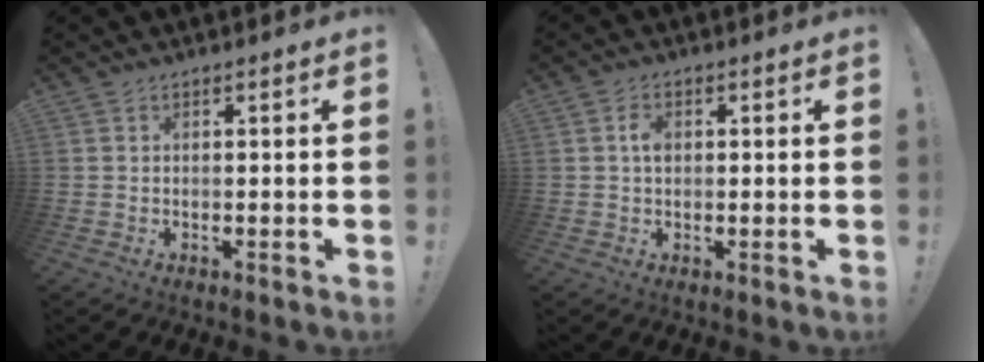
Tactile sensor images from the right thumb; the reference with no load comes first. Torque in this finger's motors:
{"motor_torque": [0.03, 0.05, 0.02, 0.14, 0.01]}